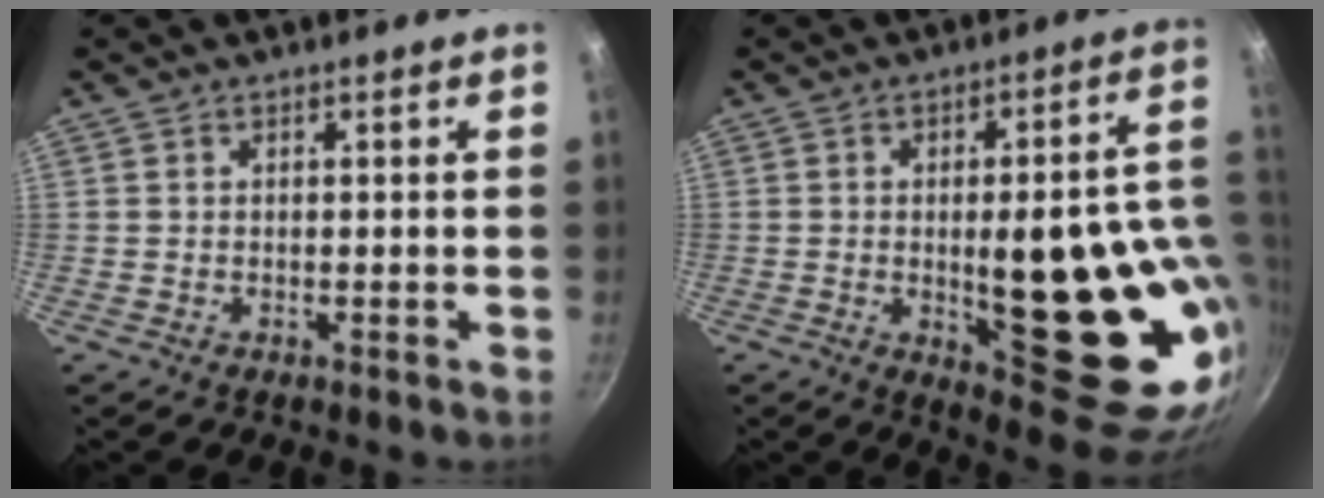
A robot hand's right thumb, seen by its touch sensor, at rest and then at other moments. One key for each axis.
{"total": 27.1, "fx": -2.5, "fy": 9.9, "fz": 25.1, "tx": -0.277, "ty": -0.008, "tz": -0.016}